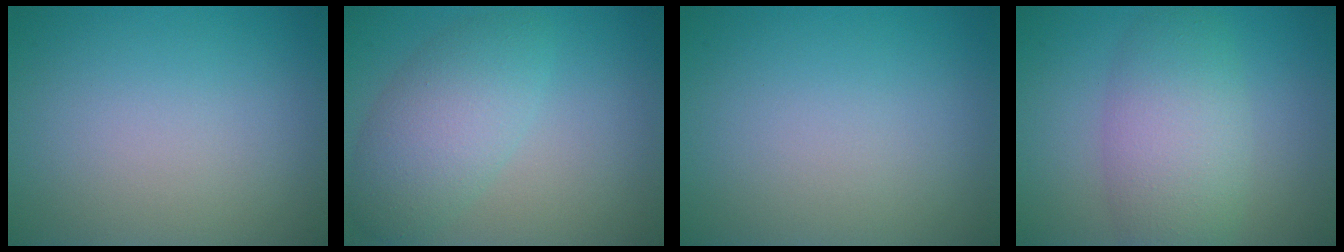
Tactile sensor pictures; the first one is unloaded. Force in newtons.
{"total": 4.8, "press": 4.8, "slide": 0.1}
{"total": 0.0}
{"total": 5.8, "press": 5.8, "slide": 0.3}